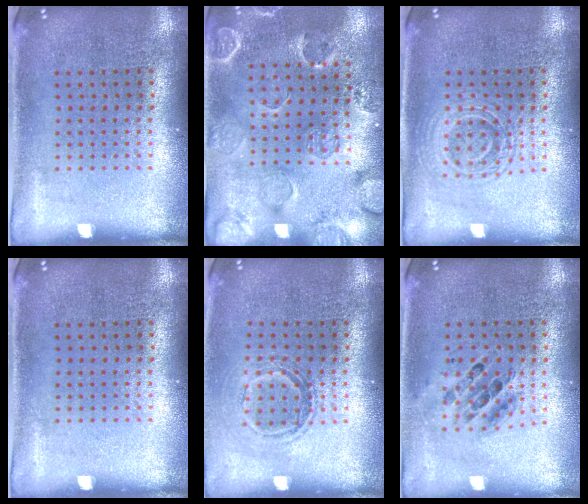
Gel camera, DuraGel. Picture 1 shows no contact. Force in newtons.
{"total": 2.6, "press": 2.0, "slide": 1.7}
{"total": 1.4, "press": 1.4, "slide": 0.3}
{"total": 0.0}
{"total": 1.3, "press": 1.1, "slide": 0.7}
{"total": 0.8, "press": 0.8, "slide": 0.1}